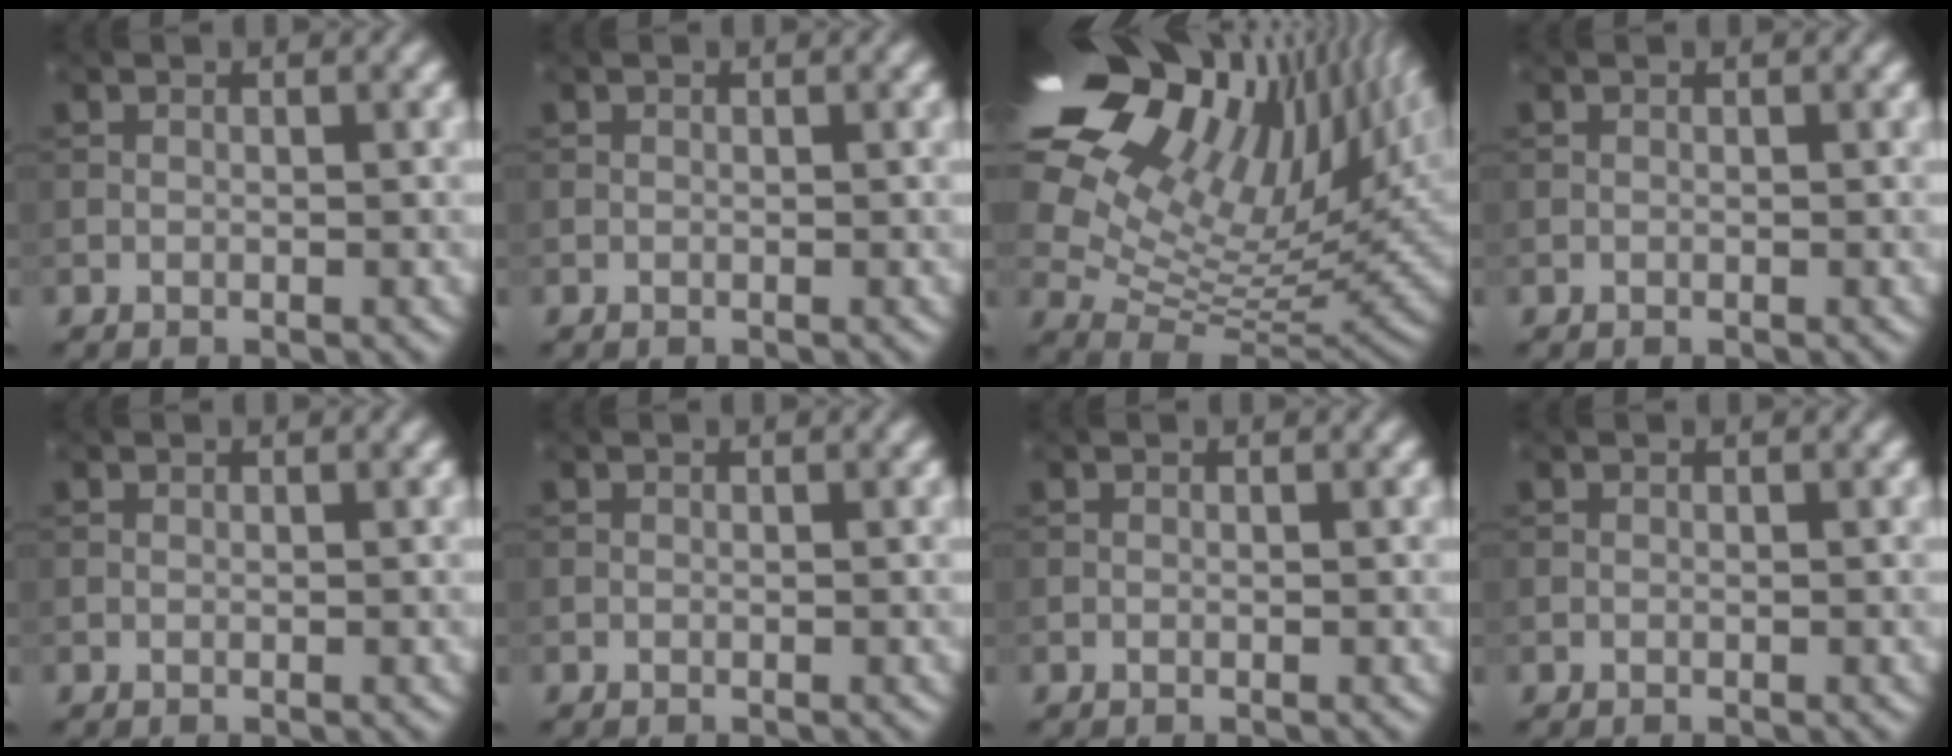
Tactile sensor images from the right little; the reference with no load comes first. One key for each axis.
{"total": 0.0}
{"total": 20.2, "fx": 10.5, "fy": 10.5, "fz": 13.7, "tx": -0.242, "ty": 0.044, "tz": 0.174}
{"total": 0.0}
{"total": 0.0}
{"total": 0.0}
{"total": 0.0}
{"total": 0.0}